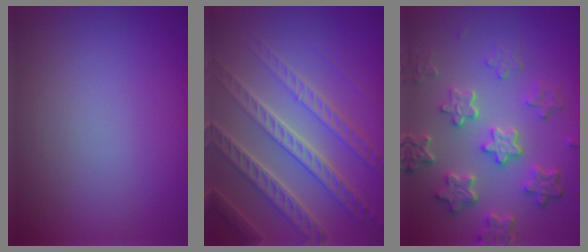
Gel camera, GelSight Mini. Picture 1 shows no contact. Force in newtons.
{"total": 7.9, "press": 5.4, "slide": 5.7}
{"total": 5.8, "press": 4.4, "slide": 3.8}